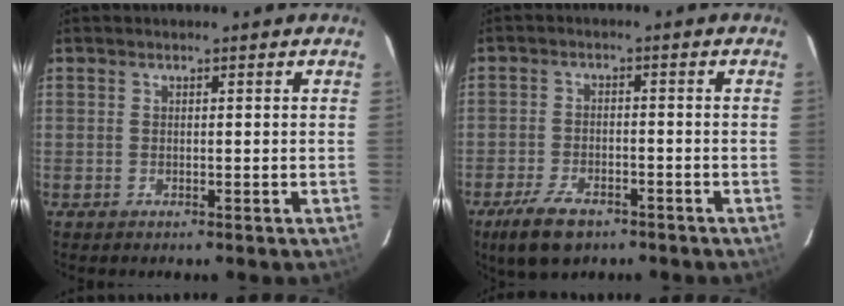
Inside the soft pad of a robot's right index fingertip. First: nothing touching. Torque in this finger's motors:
{"motor_torque": [0.79, -0.72, 0.29, 0.04]}